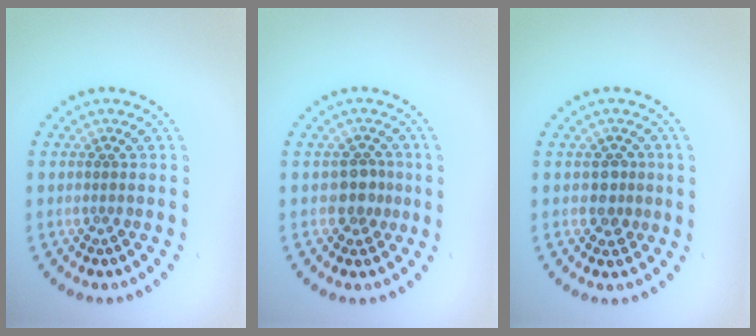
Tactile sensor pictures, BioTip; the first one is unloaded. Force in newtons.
{"total": 2.0, "press": 1.8, "slide": 1.0}
{"total": 1.7, "press": 1.5, "slide": 0.8}